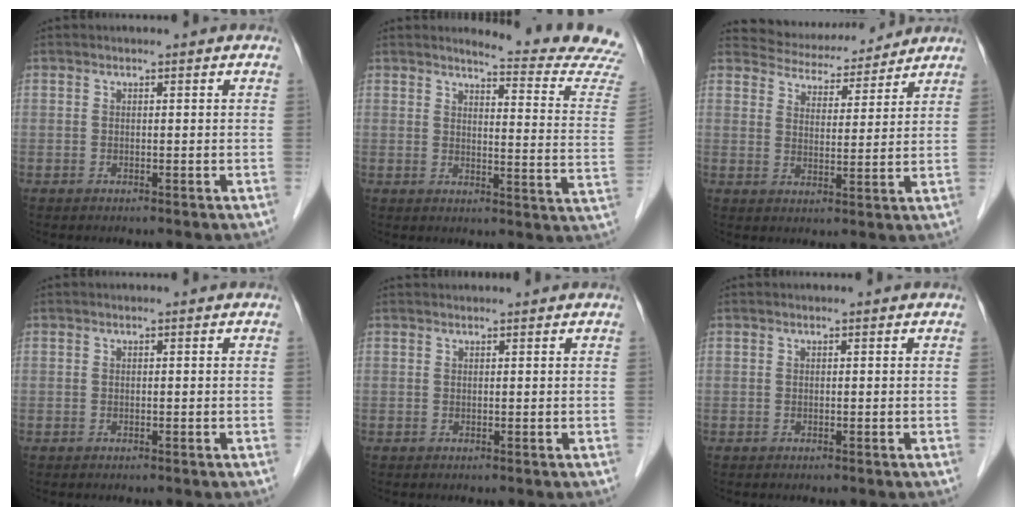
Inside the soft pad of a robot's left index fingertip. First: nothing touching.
{"total": 15.0, "force": [14.7, -1.3, 2.4], "torque": [-0.023, -0.125, 0.147]}
{"total": 10.2, "force": [9.8, 2.5, 1.3], "torque": [-0.018, 0.014, 0.141]}
{"total": 0.0}
{"total": 2.0, "force": [2.0, 0.2, 0.3], "torque": [-0.005, 0.027, 0.032]}
{"total": 0.0}